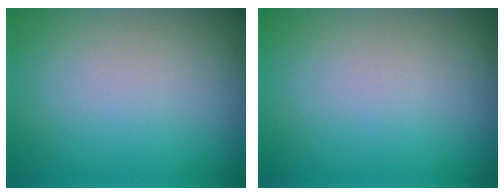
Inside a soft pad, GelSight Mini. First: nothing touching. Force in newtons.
{"total": 0.0}